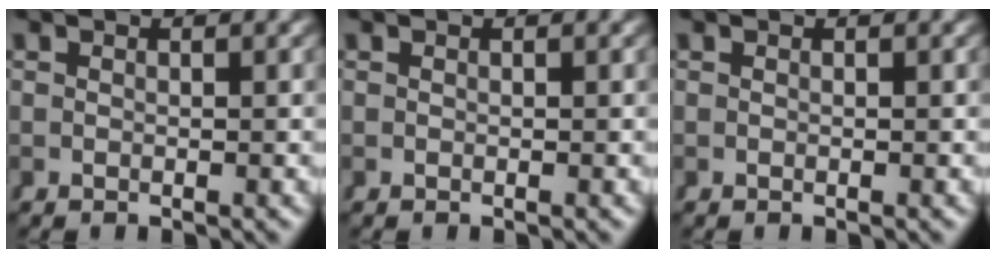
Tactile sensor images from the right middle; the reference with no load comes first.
{"total": 0.0}
{"total": 0.0}